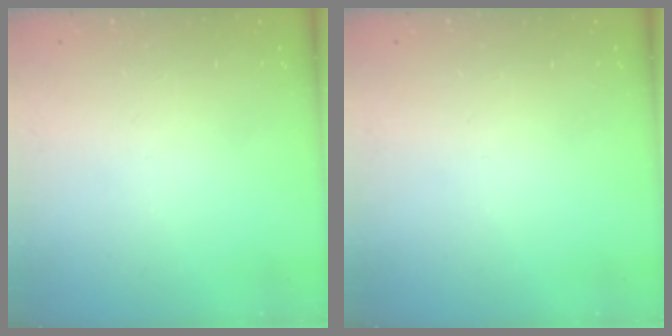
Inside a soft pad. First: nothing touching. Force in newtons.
{"total": 0.0}